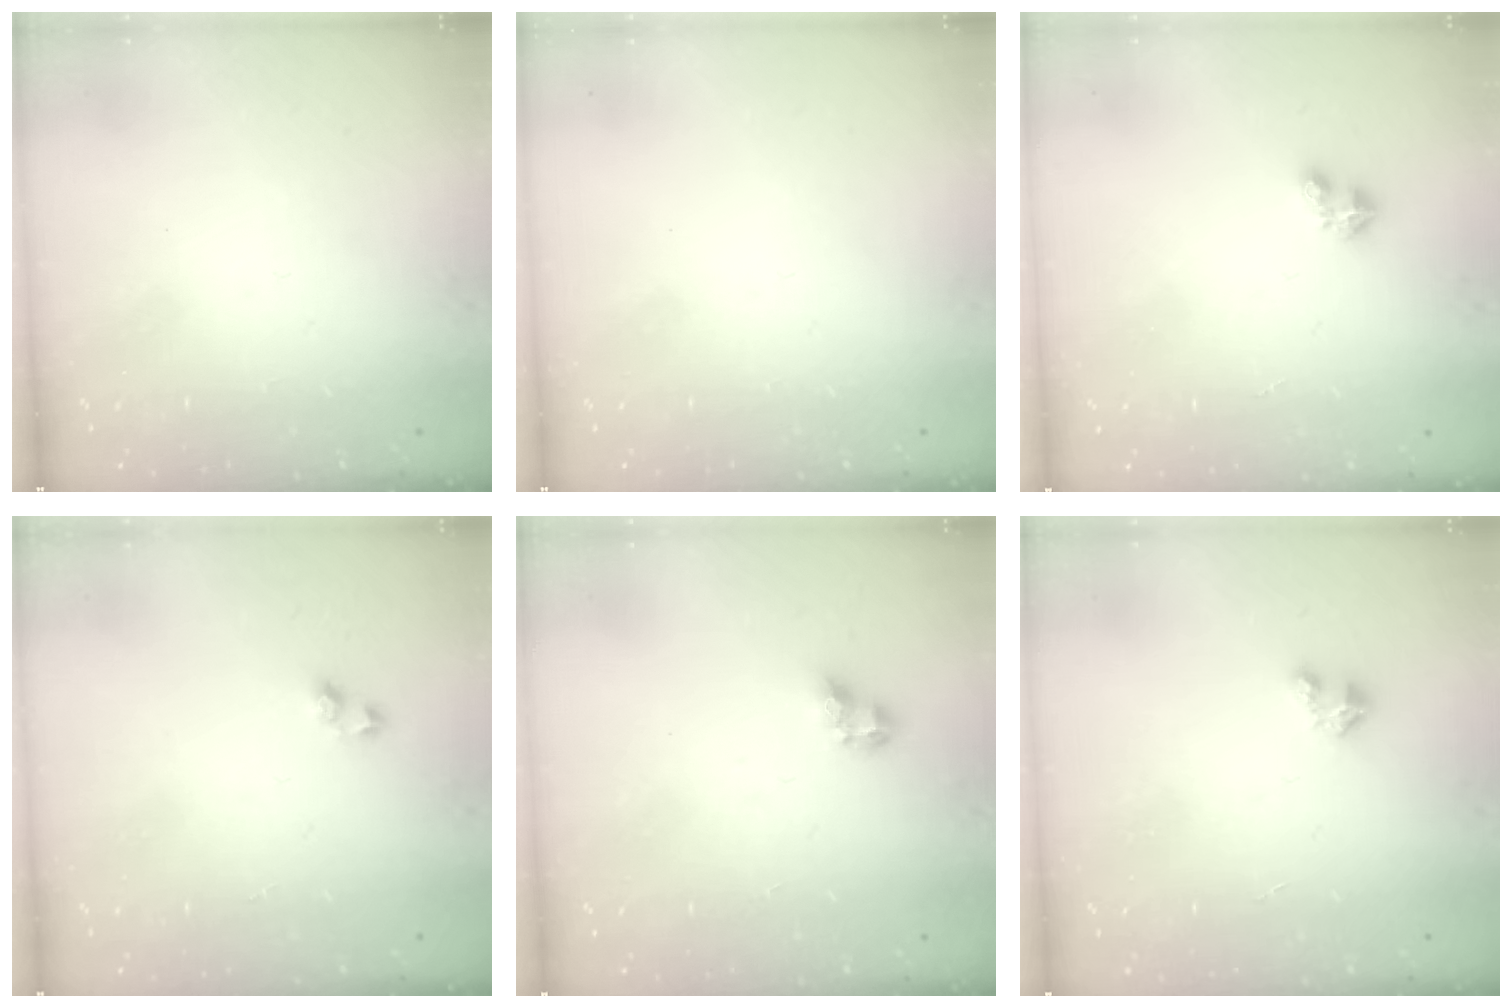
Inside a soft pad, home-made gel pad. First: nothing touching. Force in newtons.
{"total": 0.0}
{"total": 2.9, "press": 2.9, "slide": 0.5}
{"total": 2.4, "press": 2.0, "slide": 1.3}
{"total": 5.4, "press": 5.3, "slide": 0.6}
{"total": 1.6, "press": 1.6, "slide": 0.2}